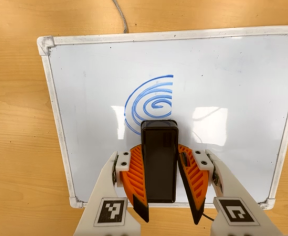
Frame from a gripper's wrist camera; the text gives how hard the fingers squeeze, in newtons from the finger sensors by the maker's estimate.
{"total": 7.9, "left": 6.8, "right": 9.1}